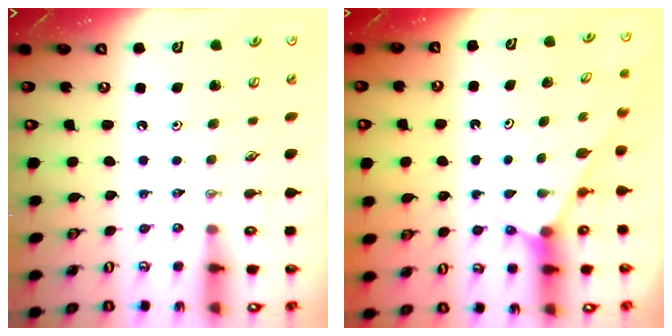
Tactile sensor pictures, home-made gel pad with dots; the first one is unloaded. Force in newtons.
{"total": 4.0, "press": 4.0, "slide": 0.2}